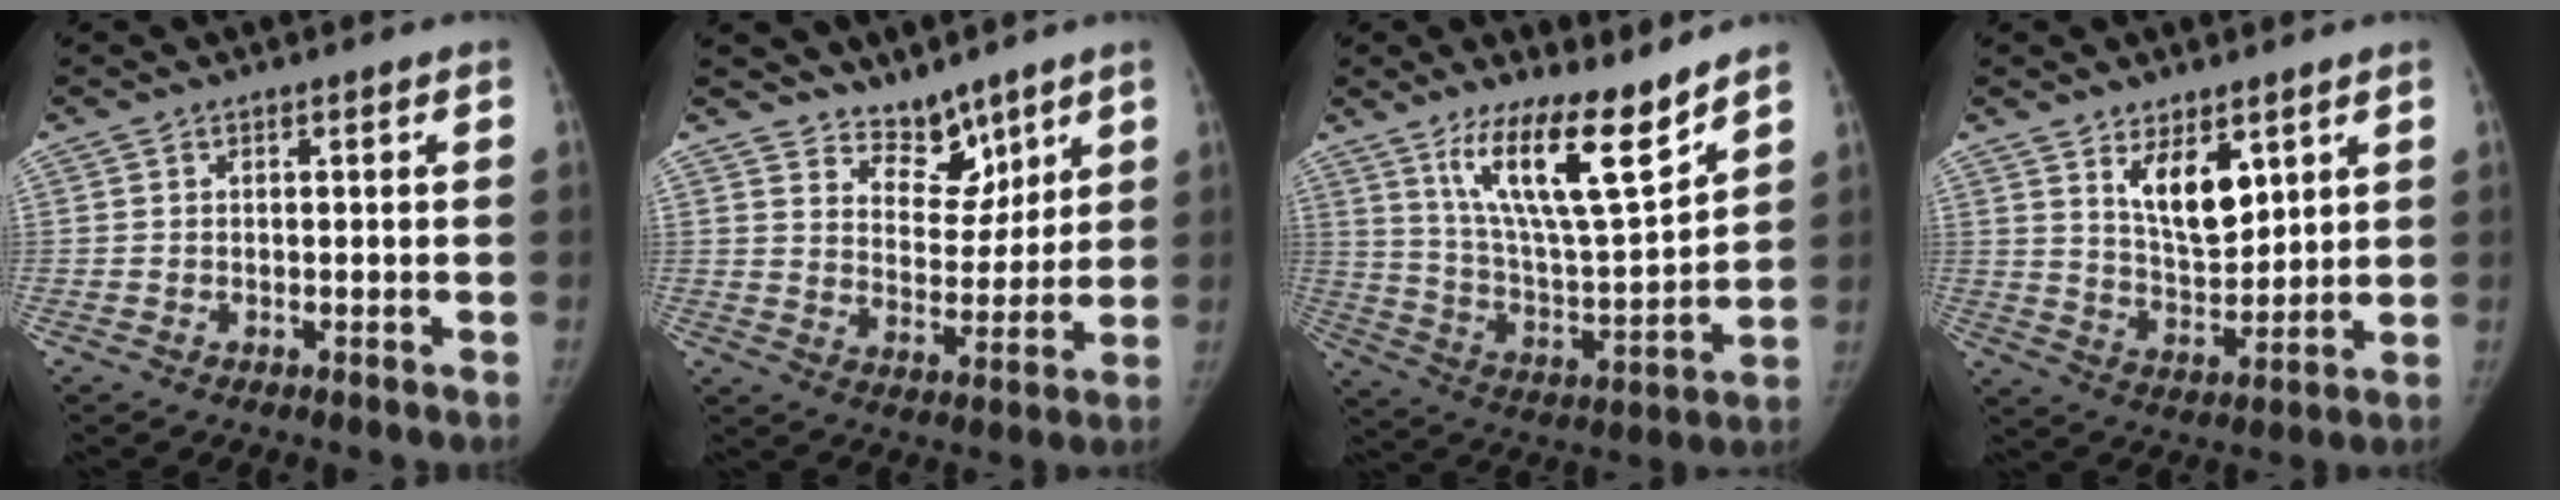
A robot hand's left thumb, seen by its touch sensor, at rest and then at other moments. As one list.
[{"total": 8.1, "force": [6.7, 4.1, 2.2], "torque": [0.003, -0.056, 0.121]}, {"total": 16.9, "force": [11.5, 3.4, 12.0], "torque": [-0.184, -0.077, 0.213]}, {"total": 9.8, "force": [5.0, 4.7, 7.0], "torque": [-0.089, -0.045, 0.096]}]